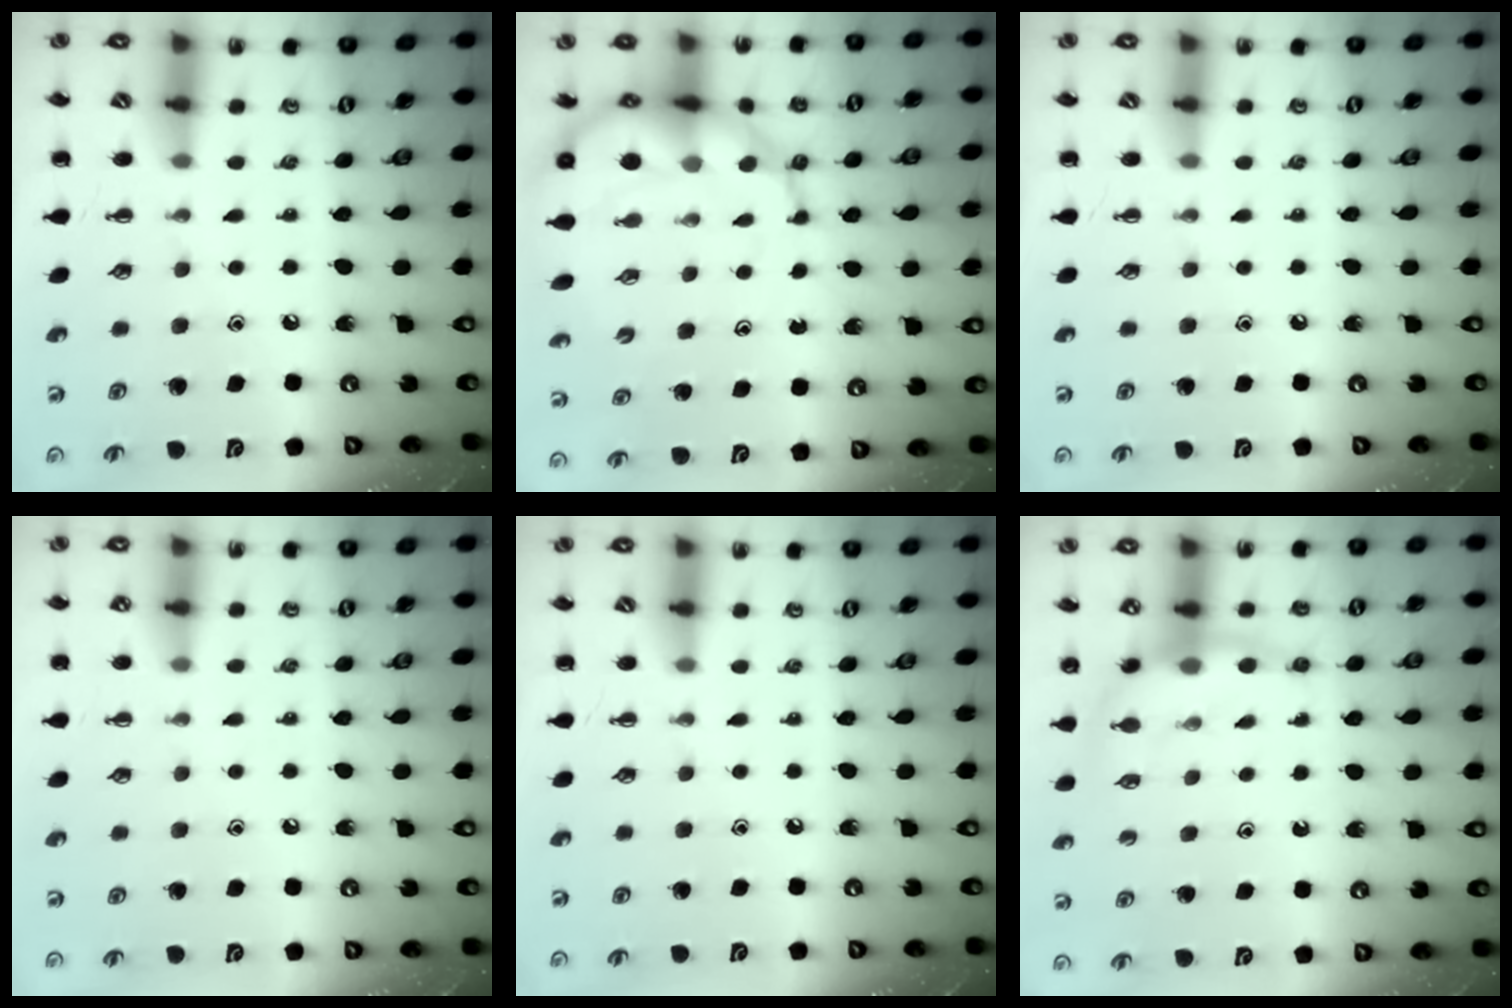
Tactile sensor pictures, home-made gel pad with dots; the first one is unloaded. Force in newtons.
{"total": 11.8, "press": 11.4, "slide": 3.0}
{"total": 0.0}
{"total": 4.0, "press": 3.8, "slide": 1.5}
{"total": 0.0}
{"total": 8.1, "press": 8.0, "slide": 1.2}